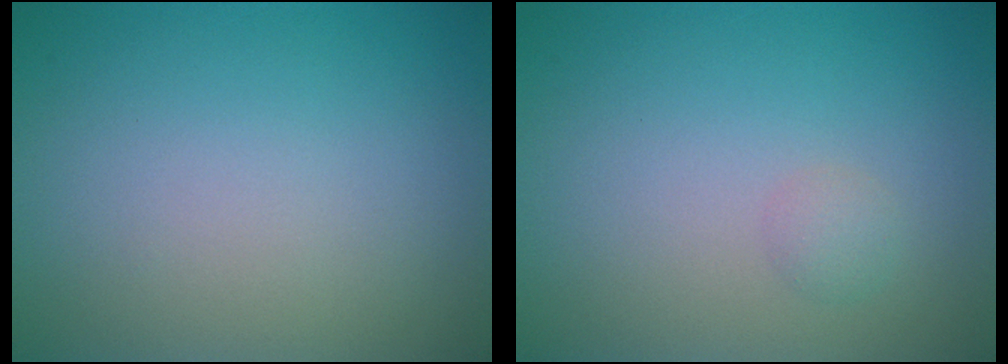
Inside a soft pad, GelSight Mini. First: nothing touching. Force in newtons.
{"total": 0.9, "press": 0.9, "slide": 0.0}